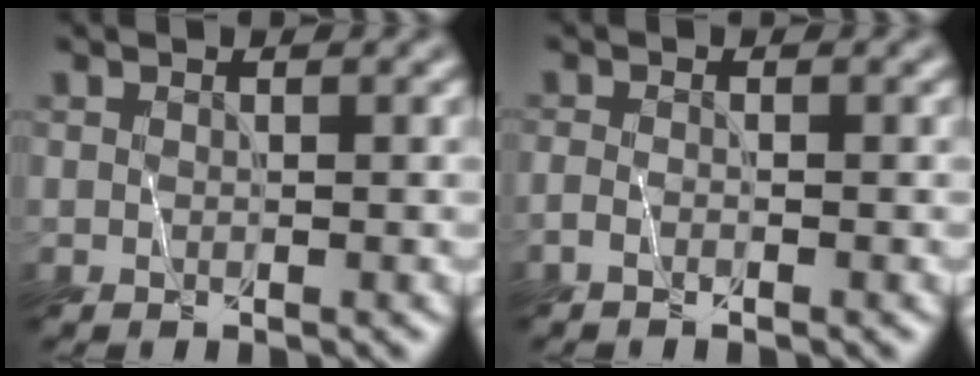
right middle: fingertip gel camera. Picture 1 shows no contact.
{"total": 1.0, "force": [-1.0, -0.1, 0.3], "torque": [-0.014, -0.003, -0.023]}